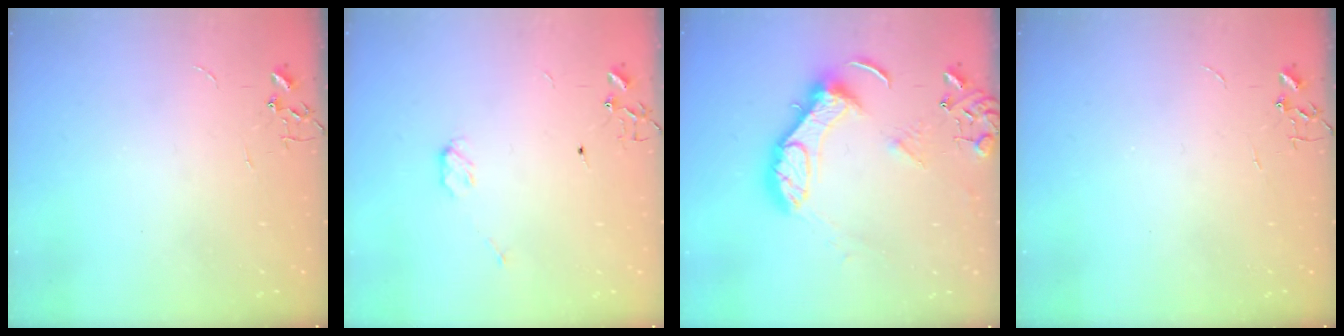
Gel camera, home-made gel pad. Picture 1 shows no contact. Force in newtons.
{"total": 3.9, "press": 3.9, "slide": 0.2}
{"total": 14.2, "press": 14.1, "slide": 1.4}
{"total": 0.0}